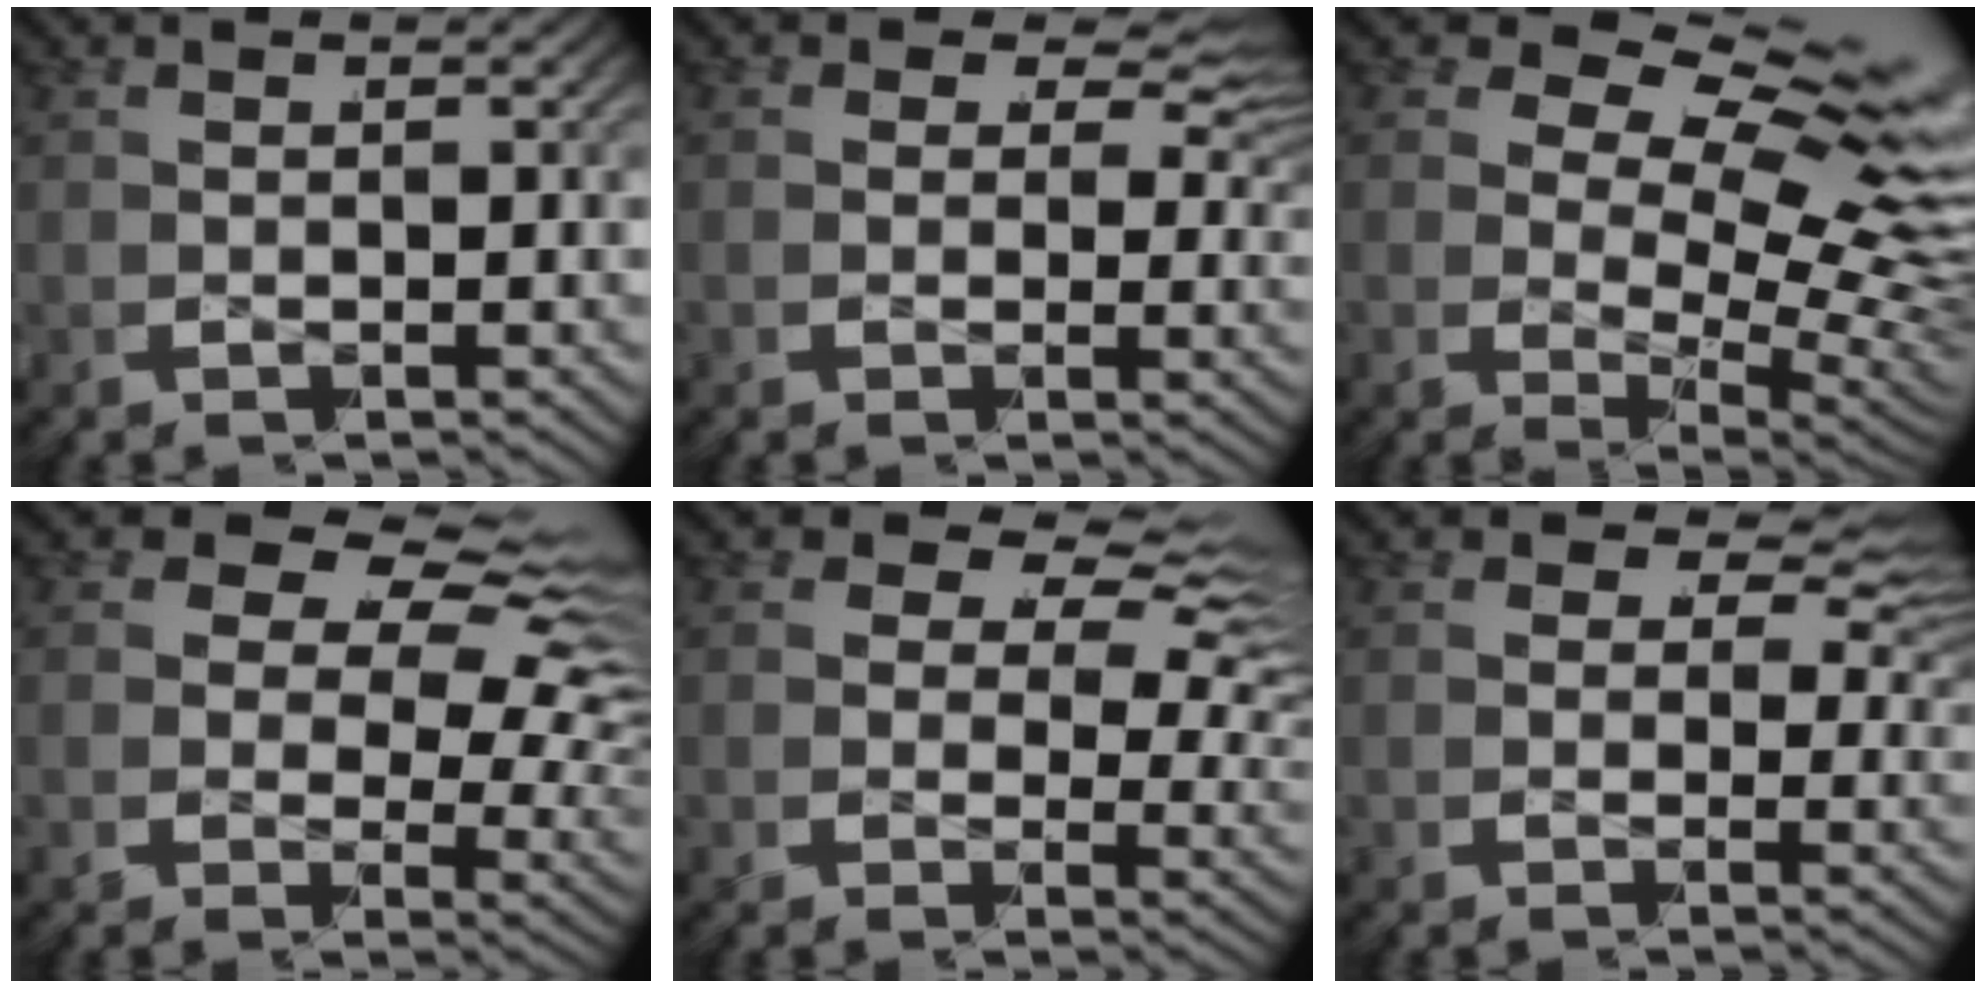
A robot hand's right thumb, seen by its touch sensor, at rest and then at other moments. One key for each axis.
{"total": 4.5, "fx": 1.2, "fy": 2.6, "fz": 3.5, "tx": -0.047, "ty": -0.002, "tz": 0.016}
{"total": 14.1, "fx": 1.4, "fy": 8.3, "fz": 11.3, "tx": -0.191, "ty": -0.030, "tz": 0.034}
{"total": 11.4, "fx": 1.4, "fy": 7.4, "fz": 8.6, "tx": -0.140, "ty": -0.015, "tz": 0.024}
{"total": 8.1, "fx": 2.1, "fy": 4.9, "fz": 6.1, "tx": -0.080, "ty": 0.002, "tz": 0.025}
{"total": 5.0, "fx": 1.5, "fy": 2.8, "fz": 3.9, "tx": -0.050, "ty": 0.002, "tz": 0.018}